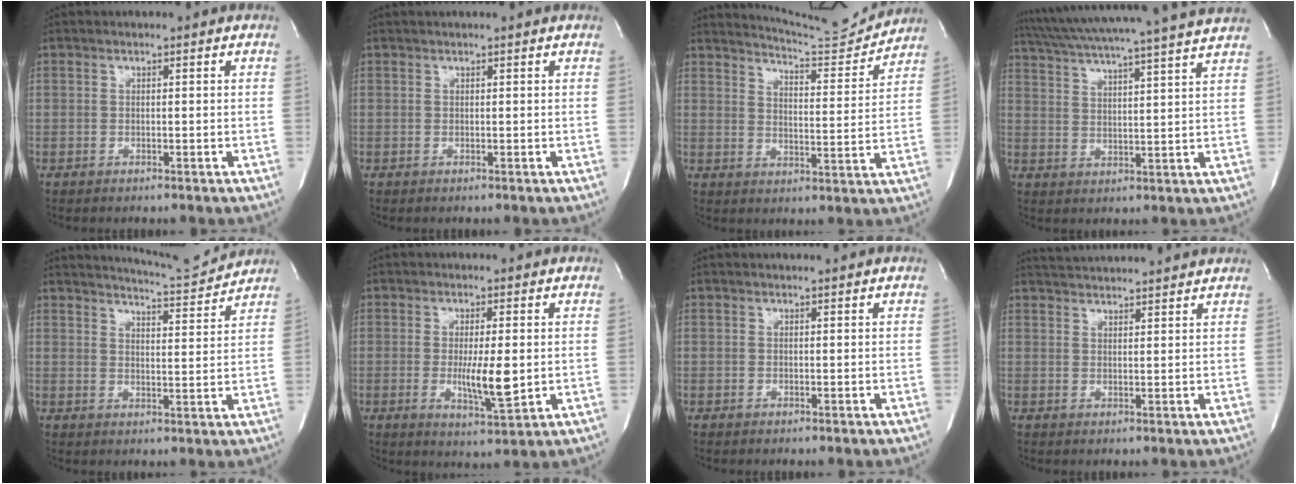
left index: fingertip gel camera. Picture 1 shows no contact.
{"total": 1.6, "force": [1.4, -0.2, 0.6], "torque": [-0.010, 0.015, 0.020]}
{"total": 10.1, "force": [10.0, -1.1, 0.2], "torque": [-0.016, -0.034, 0.146]}
{"total": 20.7, "force": [18.6, -1.6, 9.0], "torque": [-0.163, -0.017, 0.257]}
{"total": 7.7, "force": [7.6, -0.8, 0.6], "torque": [-0.022, -0.016, 0.109]}
{"total": 6.2, "force": [-0.3, 0.9, 6.2], "torque": [-0.109, -0.018, -0.004]}
{"total": 0.9, "force": [0.9, -0.2, 0.2], "torque": [-0.005, 0.000, 0.014]}
{"total": 10.2, "force": [9.8, 0.0, 2.8], "torque": [-0.052, 0.025, 0.135]}